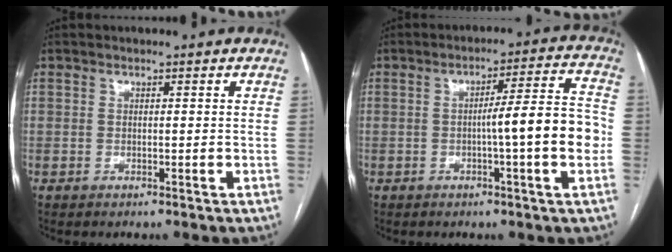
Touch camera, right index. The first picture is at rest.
{"total": 9.8, "force": [-1.5, 0.1, 9.7], "torque": [-0.134, 0.017, -0.027]}